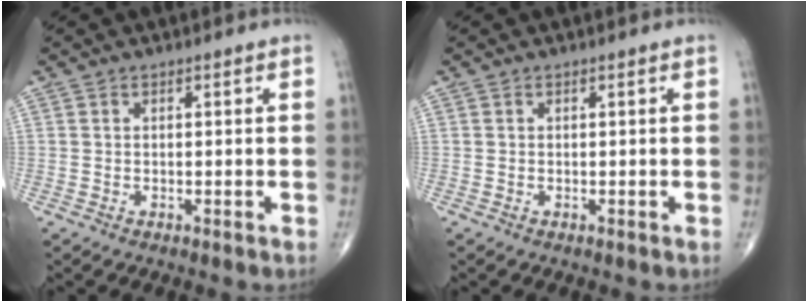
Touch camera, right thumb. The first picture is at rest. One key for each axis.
{"total": 0.0}